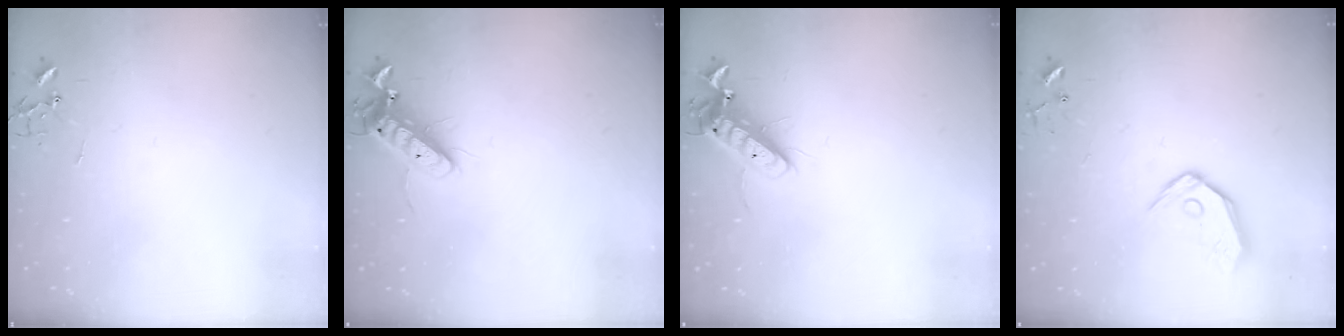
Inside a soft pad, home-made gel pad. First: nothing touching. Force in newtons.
{"total": 11.9, "press": 11.7, "slide": 2.2}
{"total": 12.2, "press": 12.0, "slide": 2.3}
{"total": 11.1, "press": 11.0, "slide": 1.7}